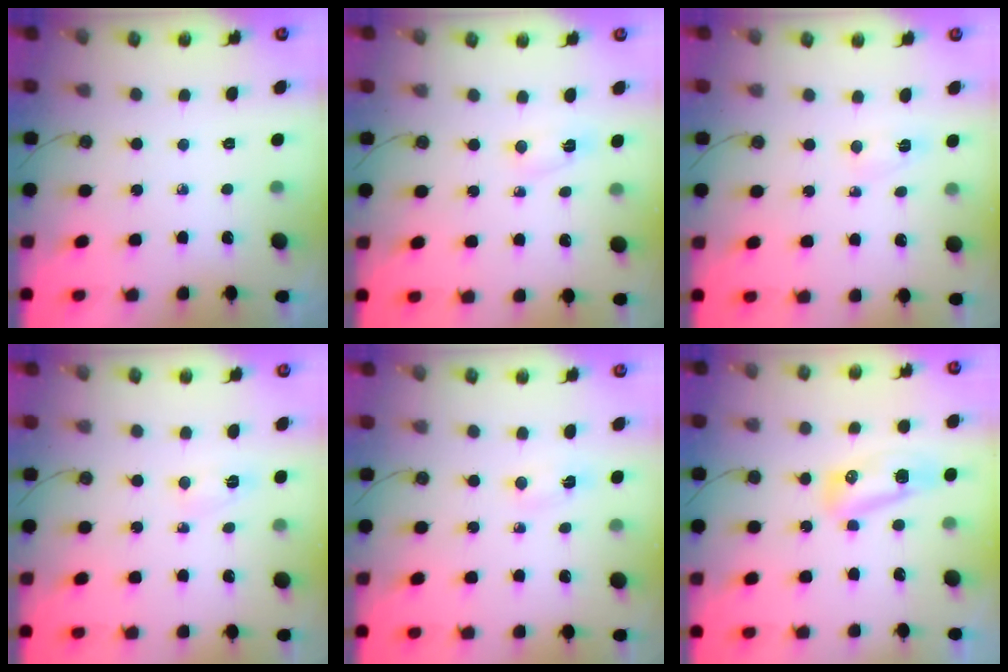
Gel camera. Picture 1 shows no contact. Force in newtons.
{"total": 2.3, "press": 2.2, "slide": 0.6}
{"total": 2.9, "press": 2.7, "slide": 1.2}
{"total": 2.9, "press": 2.7, "slide": 1.2}
{"total": 2.1, "press": 1.8, "slide": 1.0}
{"total": 9.3, "press": 8.8, "slide": 3.2}